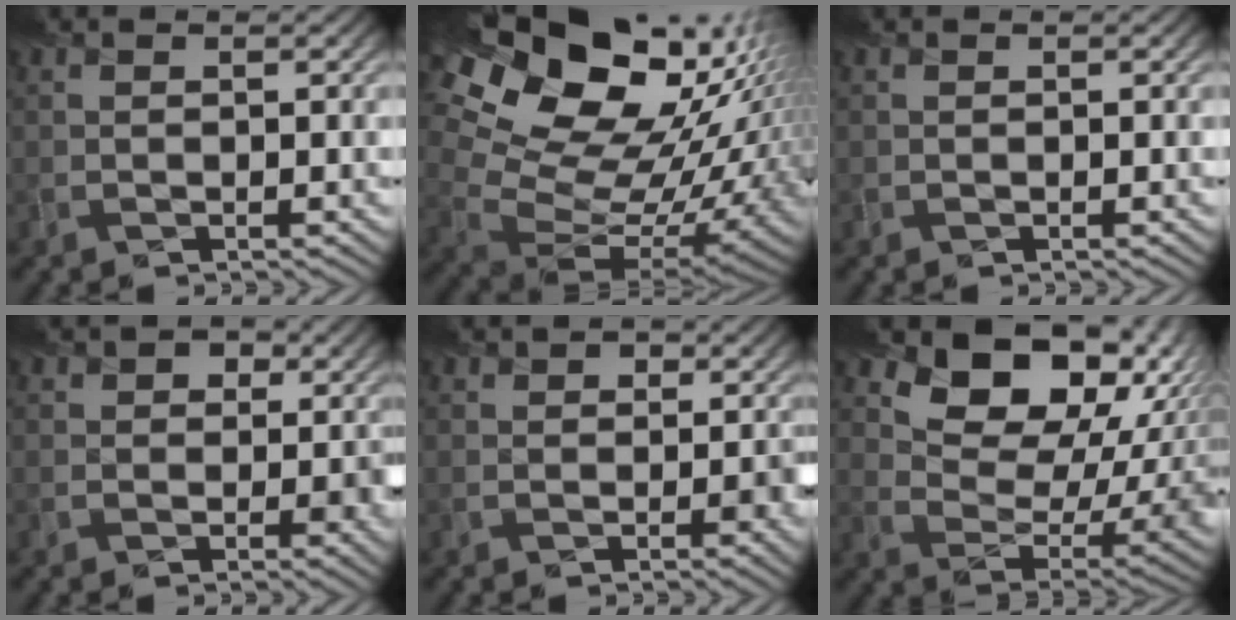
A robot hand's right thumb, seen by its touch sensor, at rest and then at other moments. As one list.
[{"total": 20.8, "force": [8.1, 13.6, 13.4], "torque": [-0.275, 0.029, 0.175]}, {"total": 0.0}, {"total": 4.3, "force": [0.1, 3.6, 2.3], "torque": [-0.012, -0.002, -0.001]}, {"total": 3.2, "force": [-0.3, 2.7, 1.6], "torque": [-0.008, -0.005, -0.004]}, {"total": 16.1, "force": [8.5, 10.2, 9.1], "torque": [-0.148, 0.017, 0.133]}]